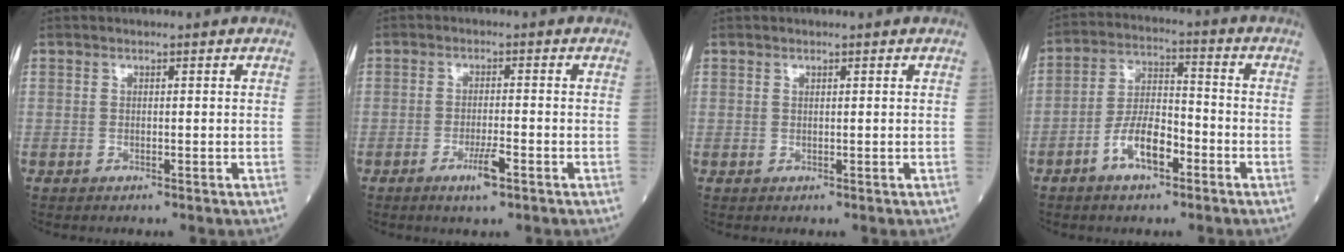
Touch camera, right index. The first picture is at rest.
{"total": 3.6, "force": [-2.1, 0.2, 3.0], "torque": [-0.053, -0.005, -0.038]}
{"total": 0.0}
{"total": 8.1, "force": [-4.0, 3.0, 6.4], "torque": [-0.123, 0.011, -0.075]}